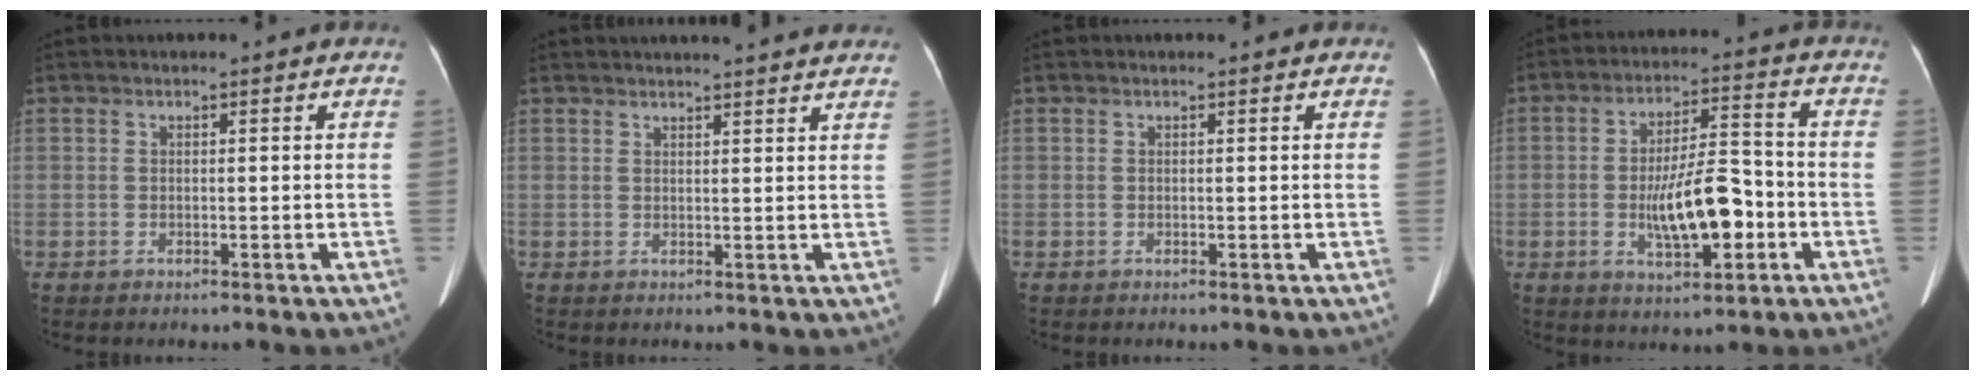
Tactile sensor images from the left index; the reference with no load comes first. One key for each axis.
{"total": 11.7, "fx": 10.8, "fy": 0.7, "fz": 4.5, "tx": -0.056, "ty": 0.022, "tz": 0.119}
{"total": 0.6, "fx": 0.6, "fy": 0.1, "fz": 0.1, "tx": -0.007, "ty": 0.003, "tz": 0.006}
{"total": 10.5, "fx": -2.7, "fy": 3.4, "fz": 9.5, "tx": -0.174, "ty": 0.010, "tz": -0.041}